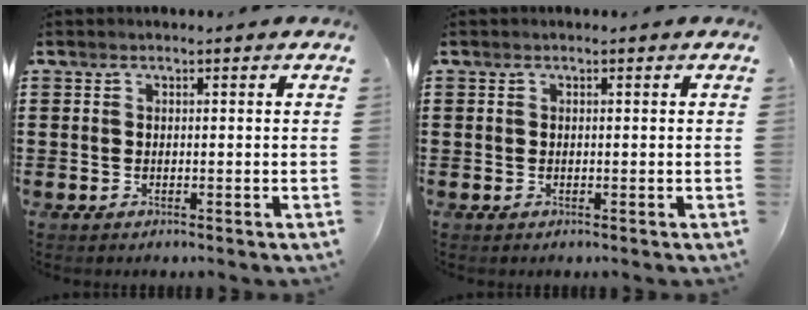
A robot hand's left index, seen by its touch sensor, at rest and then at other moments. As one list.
[{"total": 0.0}]